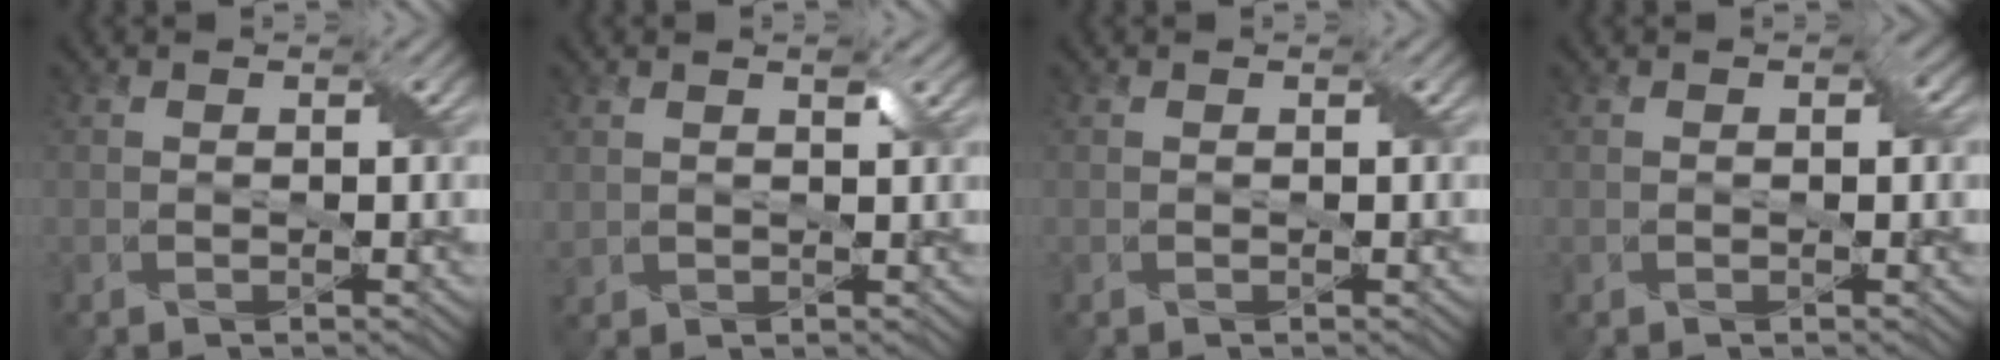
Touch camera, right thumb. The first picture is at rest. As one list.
[{"total": 1.7, "force": [1.0, 1.0, 0.9], "torque": [-0.027, 0.000, 0.023]}, {"total": 0.0}, {"total": 0.8, "force": [0.1, 0.5, 0.7], "torque": [-0.008, 0.001, 0.001]}]